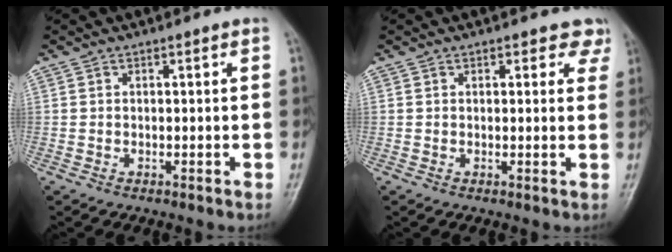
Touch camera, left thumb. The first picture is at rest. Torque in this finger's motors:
{"motor_torque": [-0.03, 0.06, -0.10, -0.14, 0.05]}